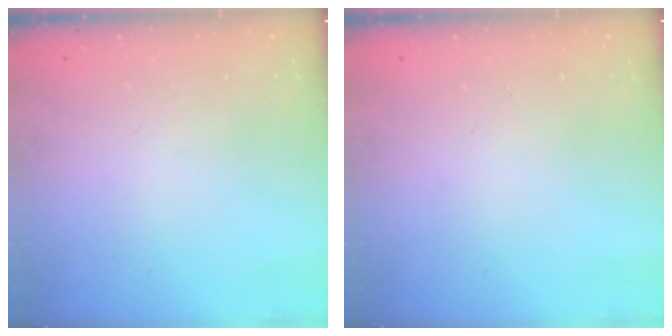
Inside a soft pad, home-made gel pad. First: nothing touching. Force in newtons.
{"total": 0.0}